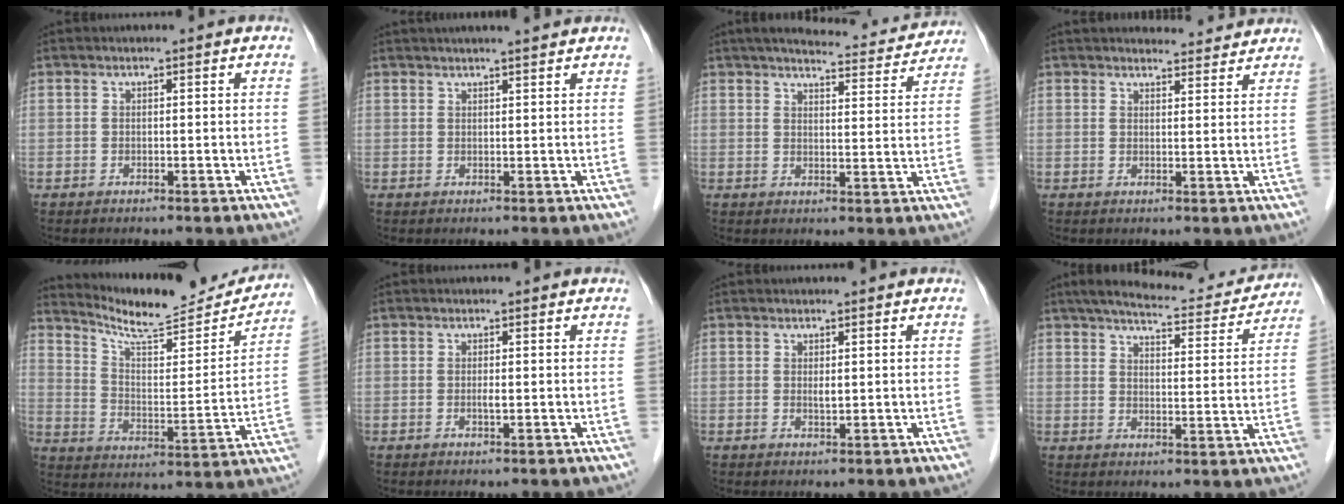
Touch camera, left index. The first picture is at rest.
{"total": 6.2, "force": [5.5, 0.3, 3.0], "torque": [-0.042, 0.023, 0.071]}
{"total": 12.8, "force": [11.9, 2.0, 4.2], "torque": [-0.049, 0.001, 0.141]}
{"total": 6.4, "force": [6.2, 1.2, 0.9], "torque": [-0.005, 0.011, 0.068]}
{"total": 17.9, "force": [17.0, 2.1, 5.2], "torque": [-0.088, -0.031, 0.247]}
{"total": 0.7, "force": [0.0, 0.1, 0.7], "torque": [-0.016, -0.002, -0.001]}
{"total": 0.9, "force": [0.3, 0.3, 0.8], "torque": [-0.018, -0.003, 0.006]}
{"total": 15.5, "force": [14.0, 2.9, 6.0], "torque": [-0.081, 0.006, 0.180]}